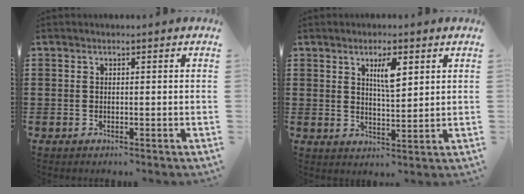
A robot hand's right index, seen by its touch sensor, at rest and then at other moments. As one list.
[{"total": 4.6, "force": [2.2, 1.3, 3.8], "torque": [-0.065, 0.001, 0.032]}]